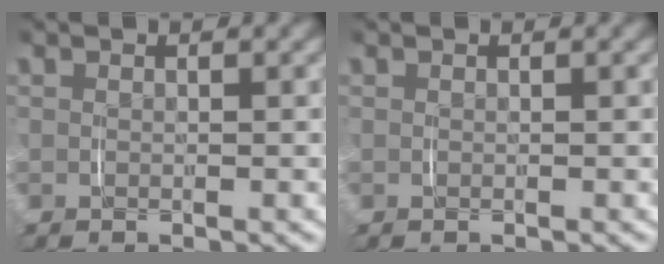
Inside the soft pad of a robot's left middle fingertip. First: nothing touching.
{"total": 0.0}